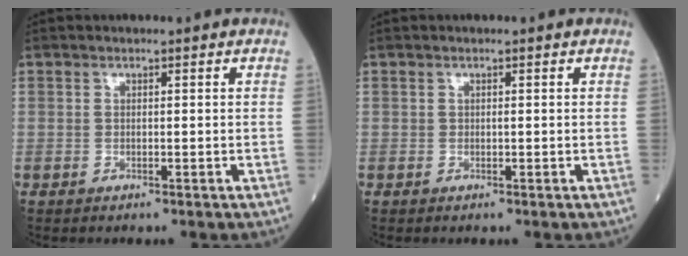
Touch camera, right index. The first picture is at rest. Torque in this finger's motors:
{"motor_torque": [-0.01, 0.01, -0.03, 0.02]}